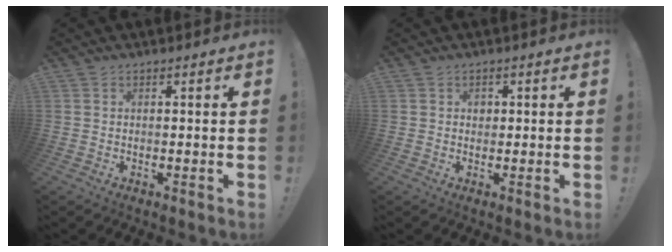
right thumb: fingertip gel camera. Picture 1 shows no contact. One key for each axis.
{"total": 1.3, "fx": 0.1, "fy": 1.2, "fz": 0.4, "tx": 0.004, "ty": -0.003, "tz": -0.002}